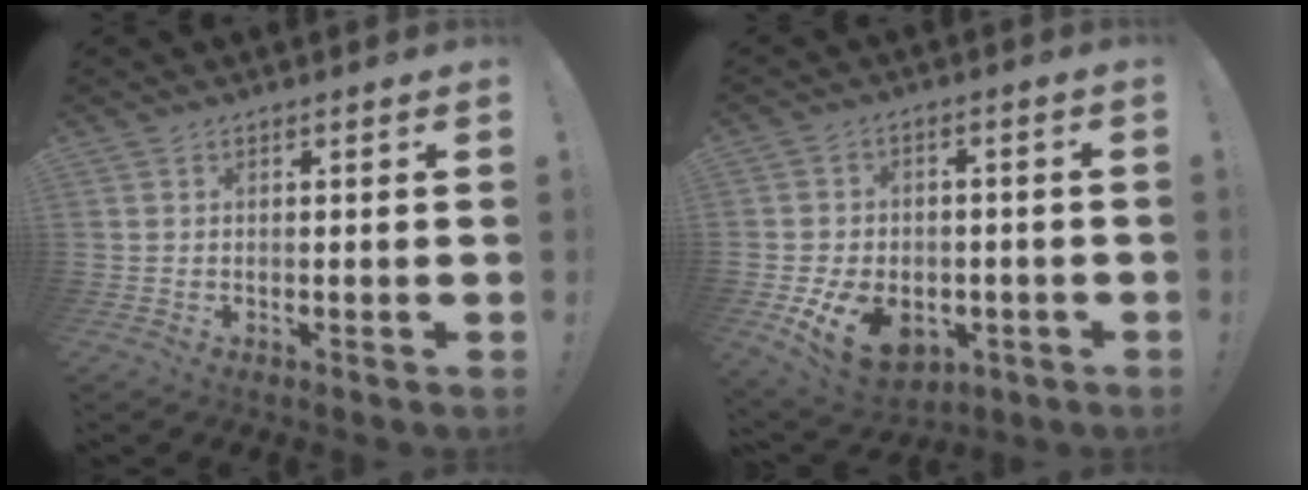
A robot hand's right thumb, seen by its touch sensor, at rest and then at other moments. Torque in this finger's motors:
{"motor_torque": [1.14, 1.40, 0.70, -0.60, 0.37]}